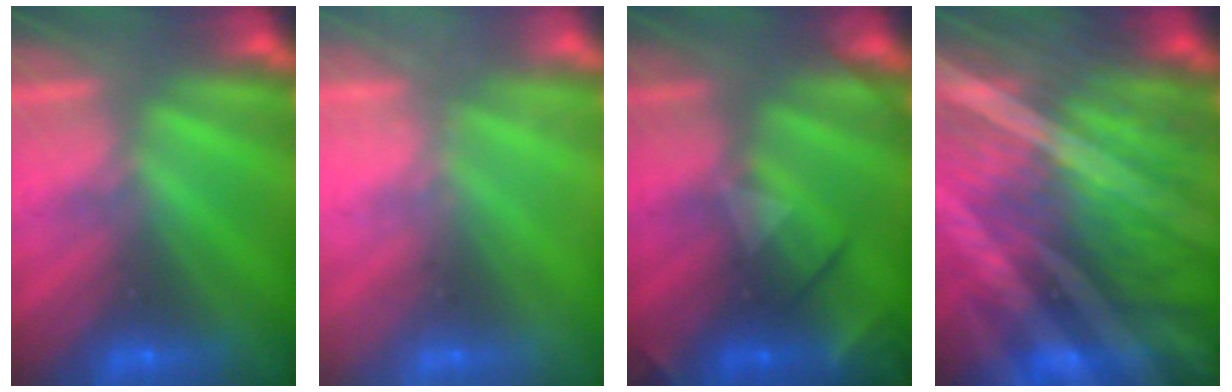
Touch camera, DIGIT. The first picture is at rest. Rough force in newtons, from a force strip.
{"total": 2.0}
{"total": 2.4}
{"total": 7.1}